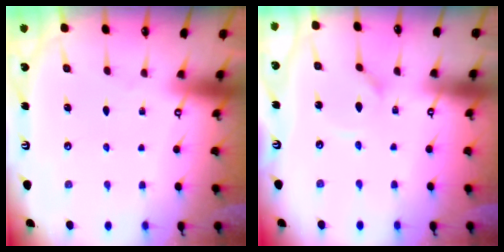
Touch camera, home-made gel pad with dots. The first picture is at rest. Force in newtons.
{"total": 1.8, "press": 1.8, "slide": 0.0}